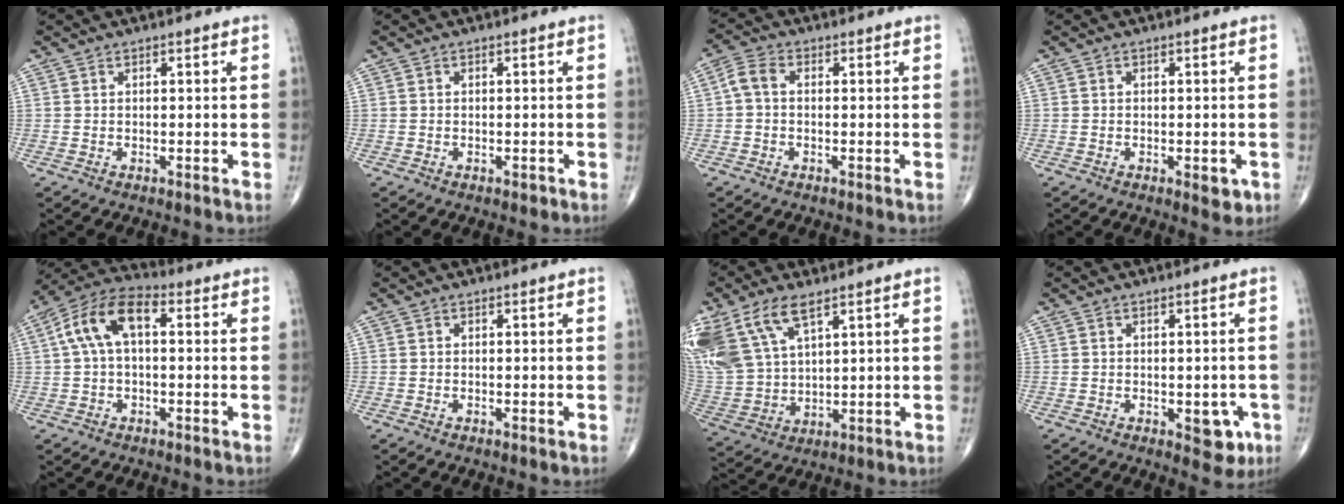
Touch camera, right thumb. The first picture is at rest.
{"total": 0.9, "force": [-0.5, 0.5, 0.6], "torque": [-0.006, -0.001, -0.007]}
{"total": 3.6, "force": [-0.1, 2.4, 2.8], "torque": [-0.054, 0.011, -0.011]}
{"total": 3.1, "force": [-1.1, 1.5, 2.5], "torque": [-0.020, -0.001, -0.012]}
{"total": 10.8, "force": [1.8, 5.7, 9.0], "torque": [-0.174, 0.037, 0.021]}
{"total": 0.0}
{"total": 16.5, "force": [9.1, 8.2, 11.0], "torque": [-0.250, -0.017, 0.190]}
{"total": 5.4, "force": [-1.8, 2.8, 4.3], "torque": [-0.026, 0.002, -0.017]}